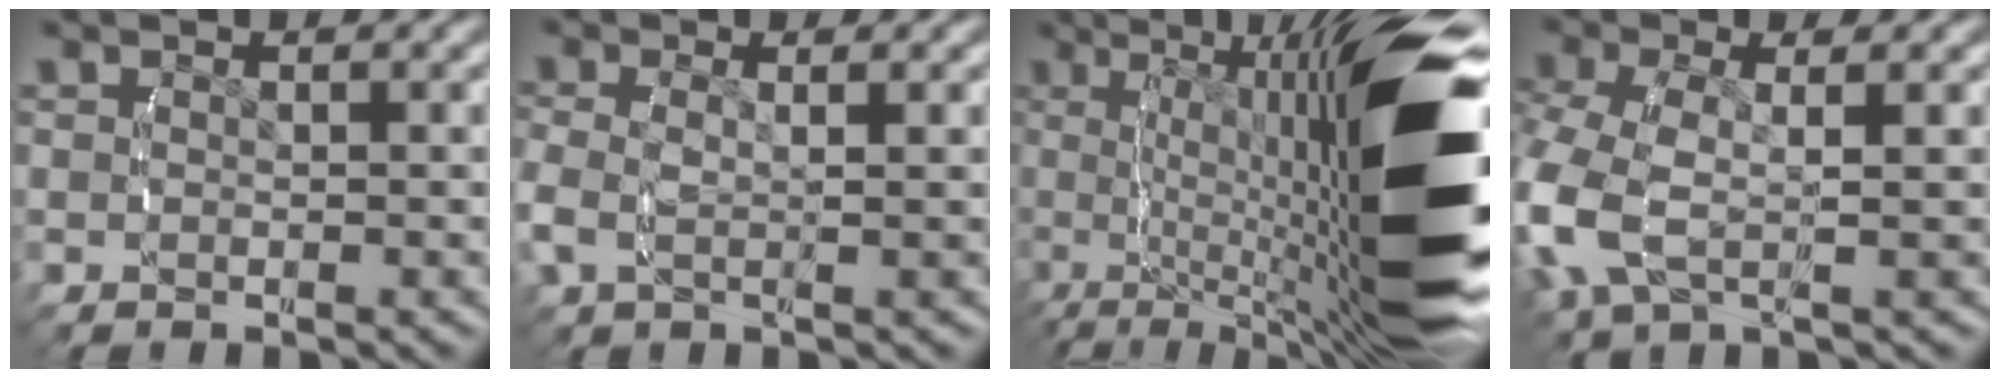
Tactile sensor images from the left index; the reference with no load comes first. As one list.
[{"total": 2.6, "force": [-0.3, 1.7, 2.0], "torque": [-0.062, -0.015, -0.002]}, {"total": 17.7, "force": [0.3, 6.2, 16.6], "torque": [-0.221, 0.002, 0.005]}, {"total": 5.9, "force": [-0.5, 4.2, 4.0], "torque": [-0.140, -0.028, -0.003]}]